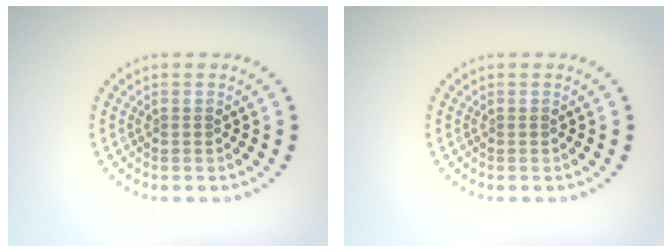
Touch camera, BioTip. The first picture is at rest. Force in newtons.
{"total": 0.0}